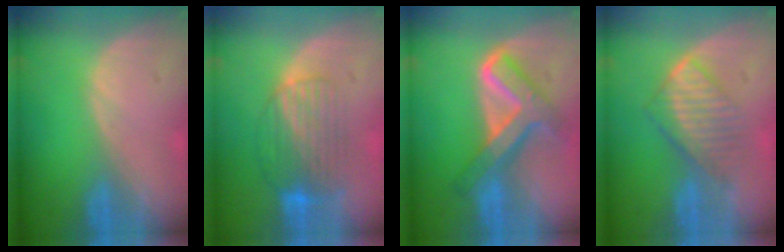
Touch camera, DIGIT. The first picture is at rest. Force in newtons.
{"total": 8.4, "press": 7.2, "slide": 4.4}
{"total": 8.2, "press": 8.2, "slide": 0.7}
{"total": 6.4, "press": 6.3, "slide": 1.4}